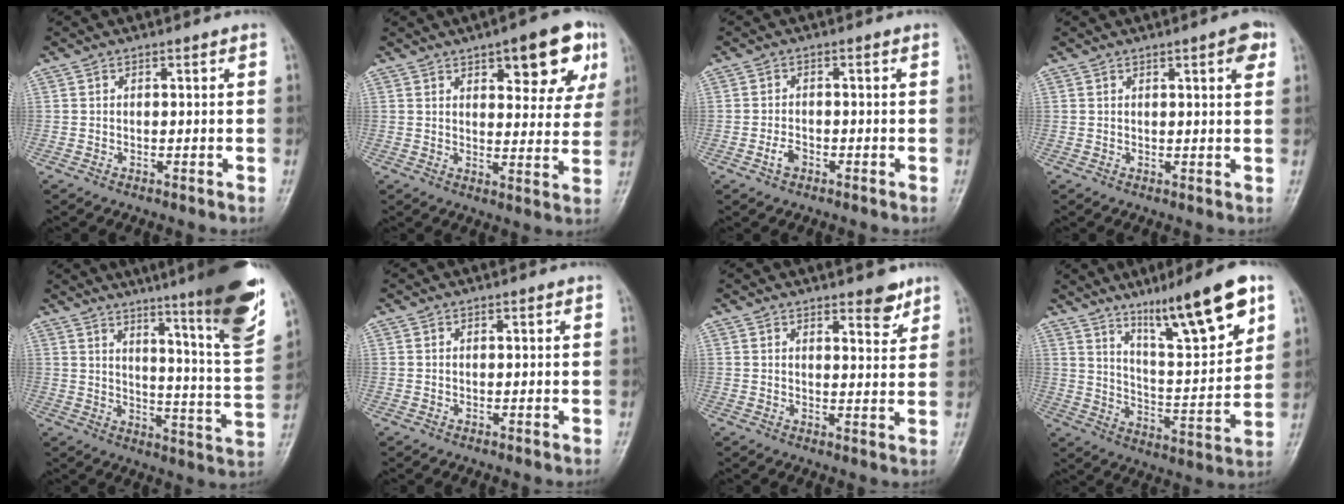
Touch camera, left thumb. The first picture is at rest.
{"total": 13.4, "force": [6.8, 5.1, 10.3], "torque": [-0.086, -0.022, 0.084]}
{"total": 2.3, "force": [-1.2, 1.4, 1.4], "torque": [-0.026, 0.008, -0.022]}
{"total": 3.6, "force": [1.8, 0.7, 3.1], "torque": [-0.034, -0.005, 0.021]}
{"total": 22.2, "force": [14.5, 1.5, 16.8], "torque": [-0.212, -0.081, 0.197]}
{"total": 0.0}
{"total": 4.4, "force": [3.2, 1.5, 2.6], "torque": [-0.018, -0.023, 0.042]}
{"total": 17.7, "force": [10.9, 3.0, 13.6], "torque": [-0.195, -0.056, 0.184]}